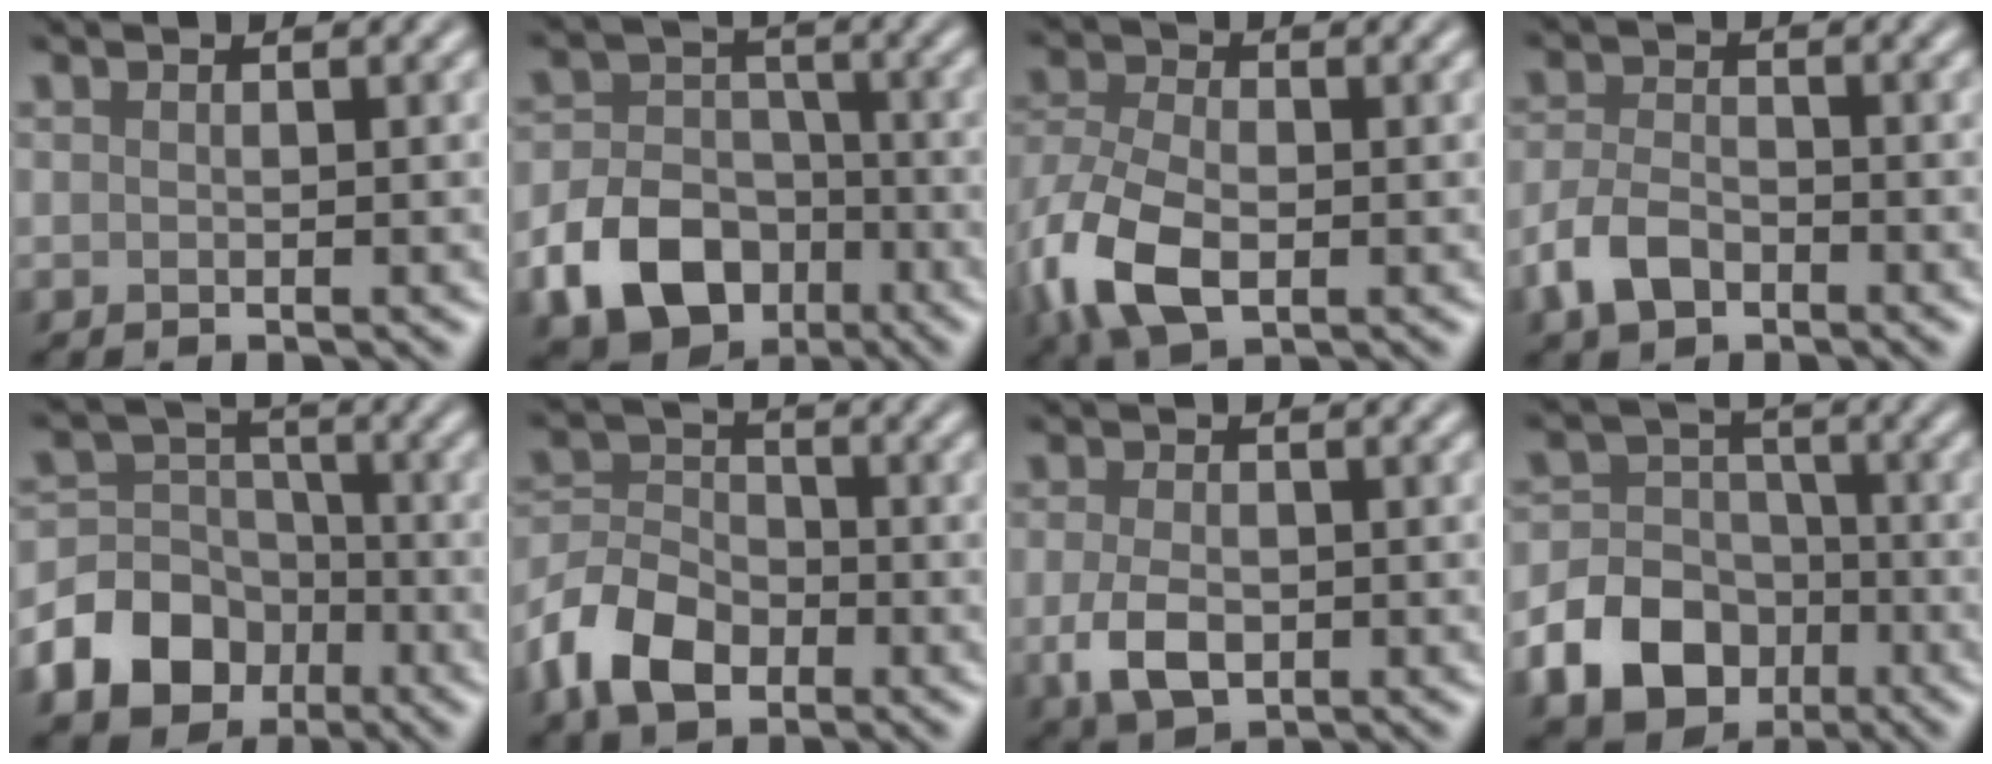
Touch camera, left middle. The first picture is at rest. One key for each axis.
{"total": 8.1, "fx": -3.8, "fy": 5.9, "fz": 4.1, "tx": -0.076, "ty": -0.007, "tz": -0.074}
{"total": 7.2, "fx": -2.5, "fy": 4.4, "fz": 5.1, "tx": -0.125, "ty": -0.007, "tz": -0.058}
{"total": 3.6, "fx": -2.2, "fy": 2.2, "fz": 1.9, "tx": -0.038, "ty": 0.000, "tz": -0.052}
{"total": 9.2, "fx": -4.4, "fy": 7.2, "fz": 3.7, "tx": -0.067, "ty": -0.007, "tz": -0.106}
{"total": 6.5, "fx": -3.4, "fy": 4.3, "fz": 3.6, "tx": -0.075, "ty": 0.003, "tz": -0.079}
{"total": 4.0, "fx": -1.0, "fy": 2.5, "fz": 2.9, "tx": -0.064, "ty": -0.008, "tz": -0.021}
{"total": 10.5, "fx": -4.7, "fy": 8.4, "fz": 4.2, "tx": -0.069, "ty": -0.025, "tz": -0.111}